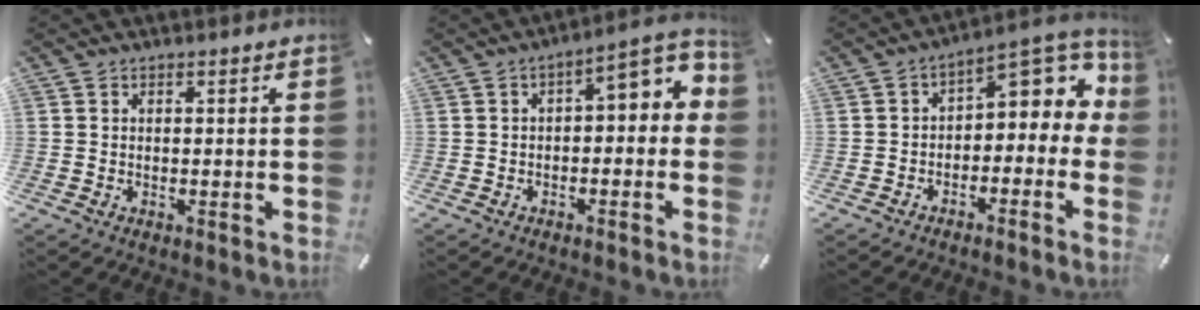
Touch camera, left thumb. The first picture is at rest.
{"total": 7.0, "force": [0.8, 3.5, 6.0], "torque": [-0.073, -0.018, 0.004]}
{"total": 8.7, "force": [2.2, 5.2, 6.6], "torque": [-0.078, -0.025, 0.037]}